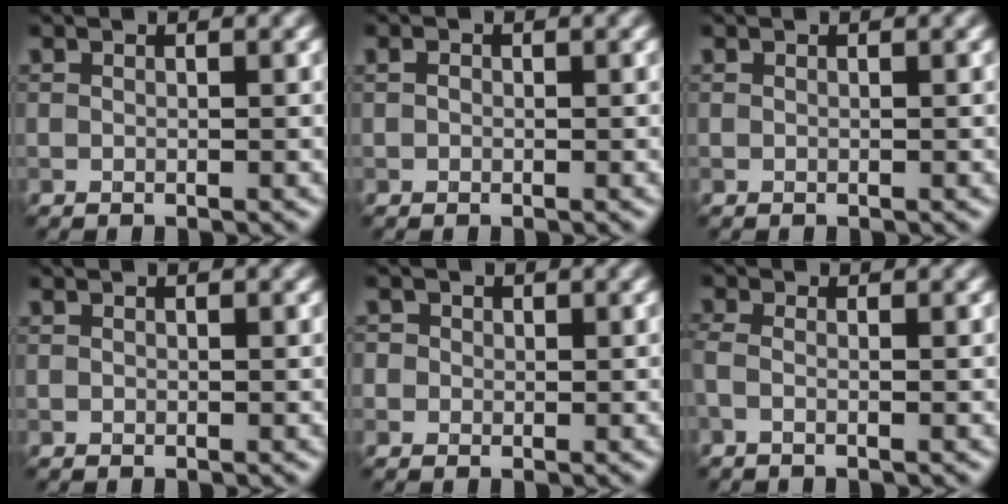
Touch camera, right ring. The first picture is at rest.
{"total": 0.7, "force": [0.1, 0.6, 0.4], "torque": [-0.006, -0.002, -0.001]}
{"total": 0.0}
{"total": 0.0}
{"total": 2.2, "force": [0.8, 1.9, 0.8], "torque": [0.000, 0.012, -0.003]}
{"total": 1.4, "force": [-0.5, 0.7, 1.2], "torque": [-0.019, -0.004, -0.015]}